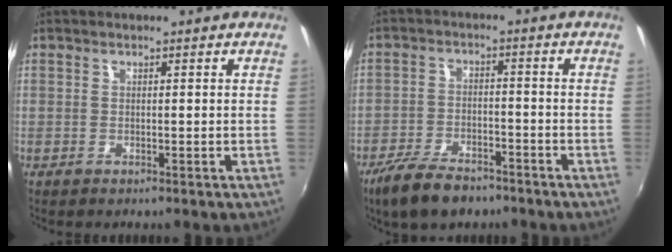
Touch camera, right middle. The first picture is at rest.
{"total": 10.1, "force": [-7.6, 4.2, 5.3], "torque": [-0.130, -0.011, -0.133]}